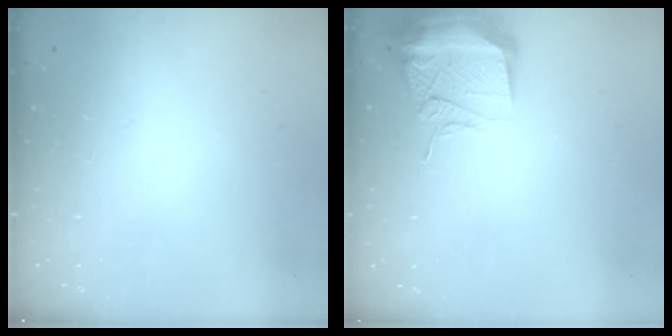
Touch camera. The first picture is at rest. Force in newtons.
{"total": 13.6, "press": 13.3, "slide": 2.8}